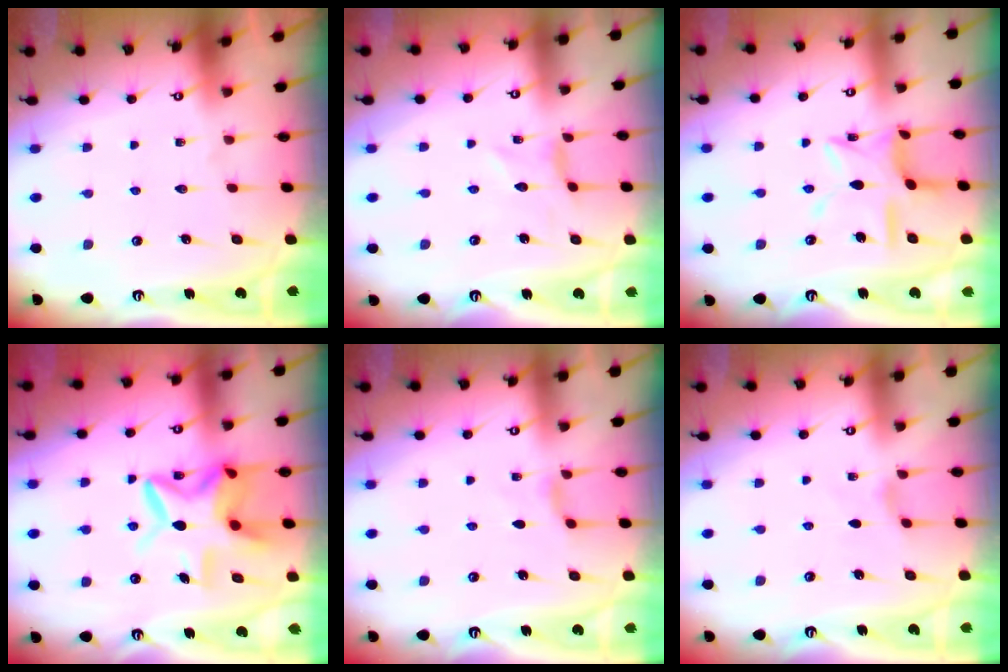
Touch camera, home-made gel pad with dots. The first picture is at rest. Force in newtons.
{"total": 0.0}
{"total": 11.5, "press": 11.5, "slide": 0.8}
{"total": 12.8, "press": 12.7, "slide": 1.8}
{"total": 2.9, "press": 2.9, "slide": 0.5}
{"total": 2.0, "press": 2.0, "slide": 0.4}